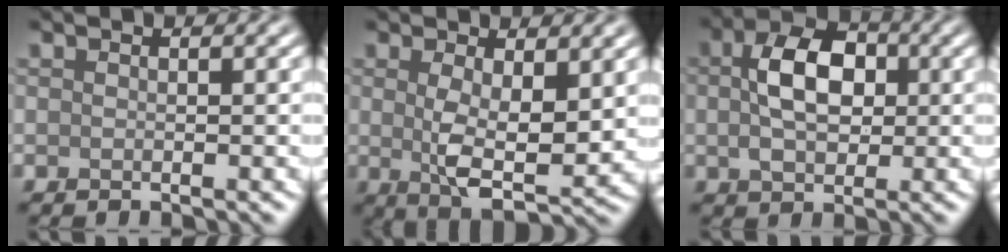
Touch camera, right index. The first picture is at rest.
{"total": 5.4, "force": [0.8, 2.2, 4.9], "torque": [-0.090, -0.012, 0.019]}
{"total": 5.9, "force": [0.7, 3.8, 4.5], "torque": [-0.080, 0.009, 0.003]}